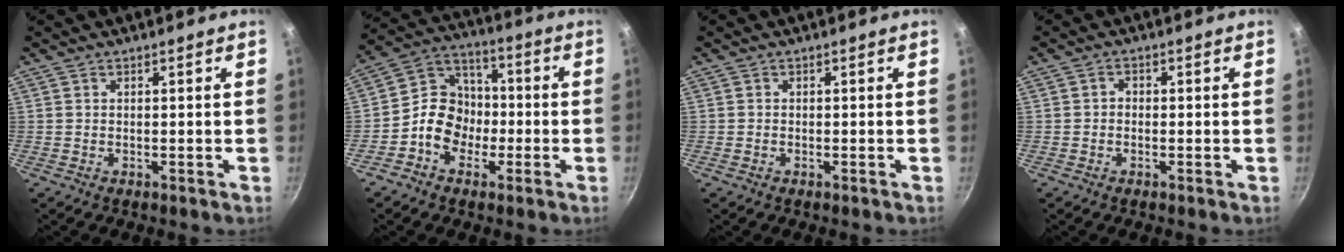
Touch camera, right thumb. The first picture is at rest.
{"total": 10.8, "force": [-3.0, 9.0, 5.2], "torque": [-0.050, 0.047, -0.070]}
{"total": 0.0}
{"total": 1.3, "force": [-0.3, 1.1, 0.7], "torque": [-0.011, 0.008, -0.007]}